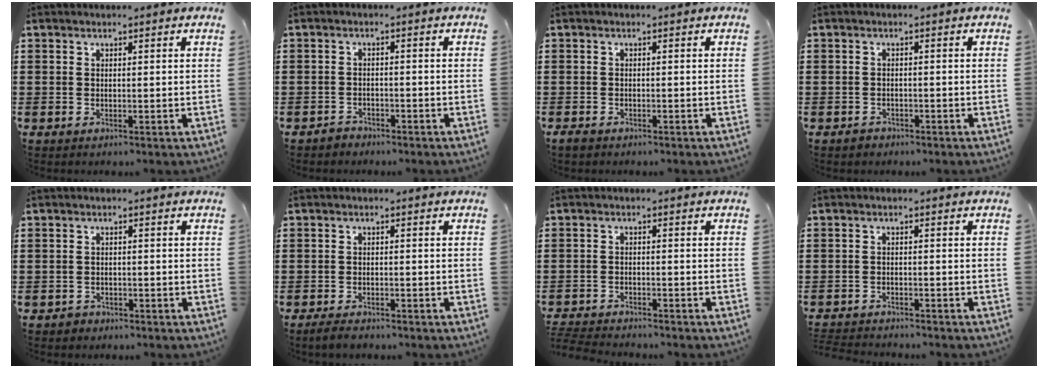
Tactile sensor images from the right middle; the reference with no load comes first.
{"total": 1.6, "force": [-1.5, 0.6, 0.0], "torque": [-0.005, 0.003, -0.033]}
{"total": 0.9, "force": [-0.7, 0.4, 0.4], "torque": [-0.009, -0.001, -0.014]}
{"total": 1.0, "force": [-0.8, 0.6, 0.1], "torque": [-0.004, 0.001, -0.019]}
{"total": 1.1, "force": [-0.9, 0.6, 0.1], "torque": [-0.004, 0.002, -0.022]}
{"total": 1.9, "force": [-1.8, 0.5, 0.5], "torque": [-0.021, 0.001, -0.039]}
{"total": 3.1, "force": [-3.1, 0.2, 0.1], "torque": [-0.013, -0.004, -0.069]}
{"total": 2.2, "force": [-2.2, 0.1, -0.1], "torque": [-0.005, -0.001, -0.048]}